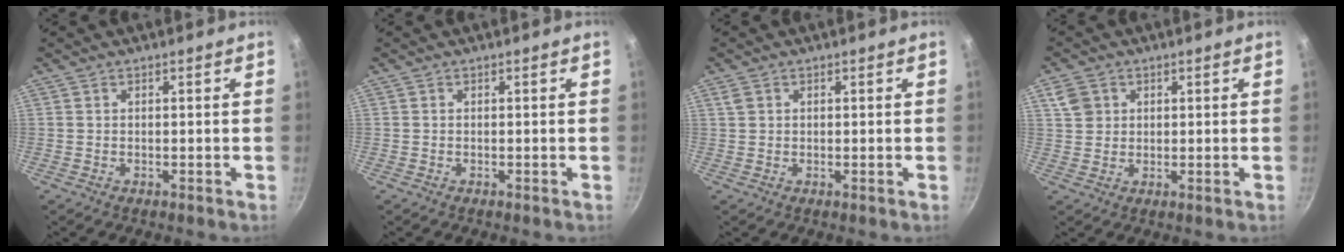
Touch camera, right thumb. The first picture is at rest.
{"total": 0.0}
{"total": 1.5, "force": [0.5, 1.2, 0.8], "torque": [-0.012, 0.002, 0.009]}
{"total": 4.5, "force": [1.6, 3.8, 1.7], "torque": [-0.016, 0.003, 0.032]}